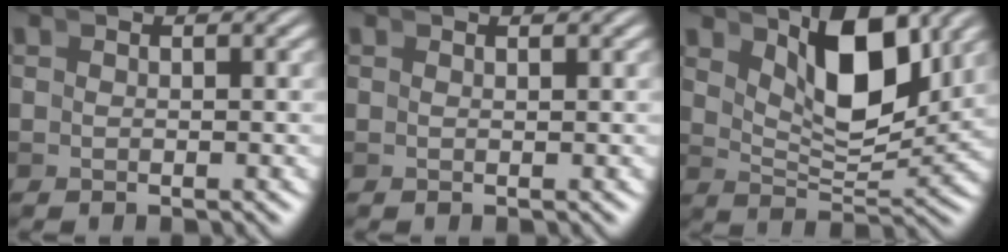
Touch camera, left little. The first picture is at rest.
{"total": 0.8, "force": [0.4, -0.7, 0.0], "torque": [0.008, 0.001, 0.008]}
{"total": 6.2, "force": [3.0, 1.4, 5.2], "torque": [-0.074, -0.007, 0.053]}